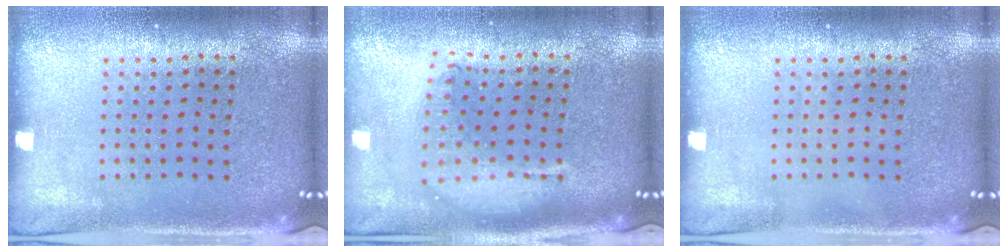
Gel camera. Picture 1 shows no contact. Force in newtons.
{"total": 1.9, "press": 1.6, "slide": 1.0}
{"total": 0.0}